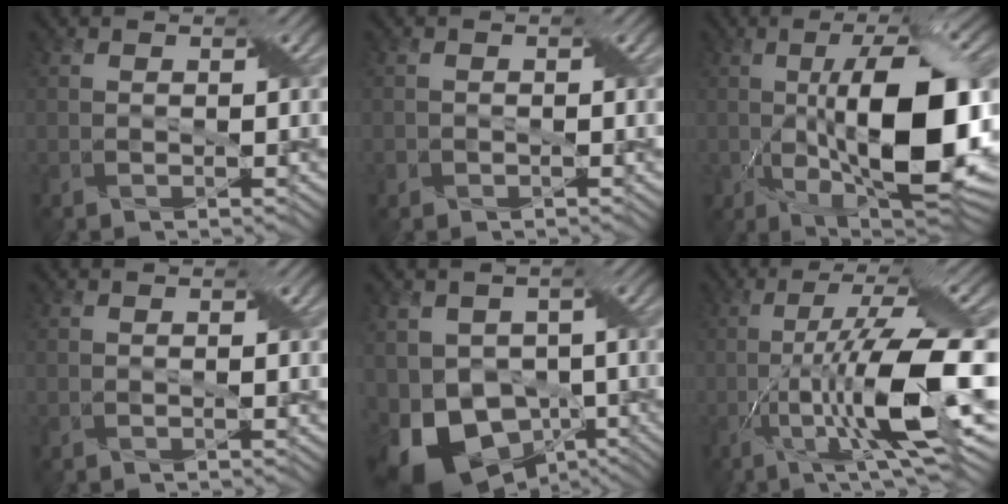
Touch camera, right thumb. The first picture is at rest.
{"total": 1.0, "force": [-0.5, 0.9, 0.0], "torque": [-0.003, -0.003, -0.009]}
{"total": 16.2, "force": [-1.4, 6.5, 14.7], "torque": [-0.228, 0.002, -0.027]}
{"total": 0.0}
{"total": 14.2, "force": [-6.0, 10.7, 7.1], "torque": [-0.144, -0.025, -0.089]}
{"total": 14.0, "force": [-3.2, 2.8, 13.3], "torque": [-0.224, 0.012, -0.054]}